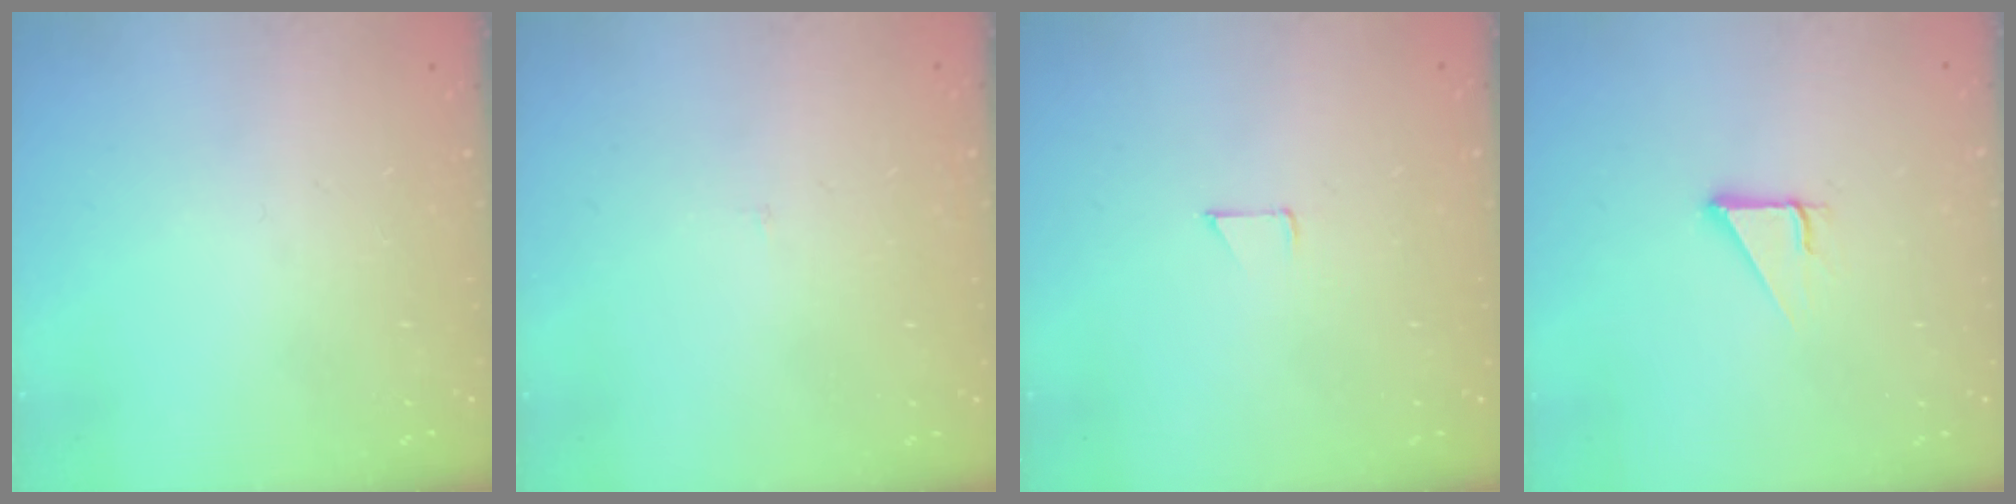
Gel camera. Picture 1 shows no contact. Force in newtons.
{"total": 2.0, "press": 2.0, "slide": 0.1}
{"total": 3.4, "press": 3.4, "slide": 0.3}
{"total": 3.0, "press": 3.0, "slide": 0.1}